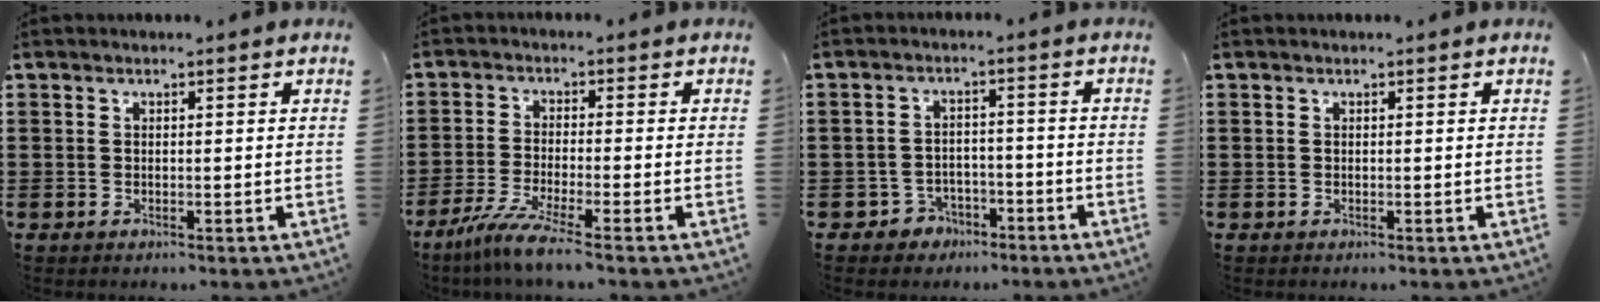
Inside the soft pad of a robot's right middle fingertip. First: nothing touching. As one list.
[{"total": 5.7, "force": [-4.5, -0.3, 3.5], "torque": [-0.085, -0.025, -0.088]}, {"total": 3.3, "force": [-2.9, 1.5, 0.1], "torque": [-0.014, 0.002, -0.062]}, {"total": 0.0}]